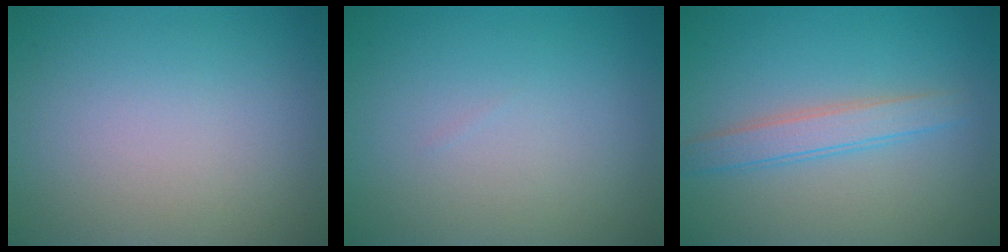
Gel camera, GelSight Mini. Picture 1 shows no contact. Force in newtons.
{"total": 0.0}
{"total": 2.6, "press": 2.6, "slide": 0.0}